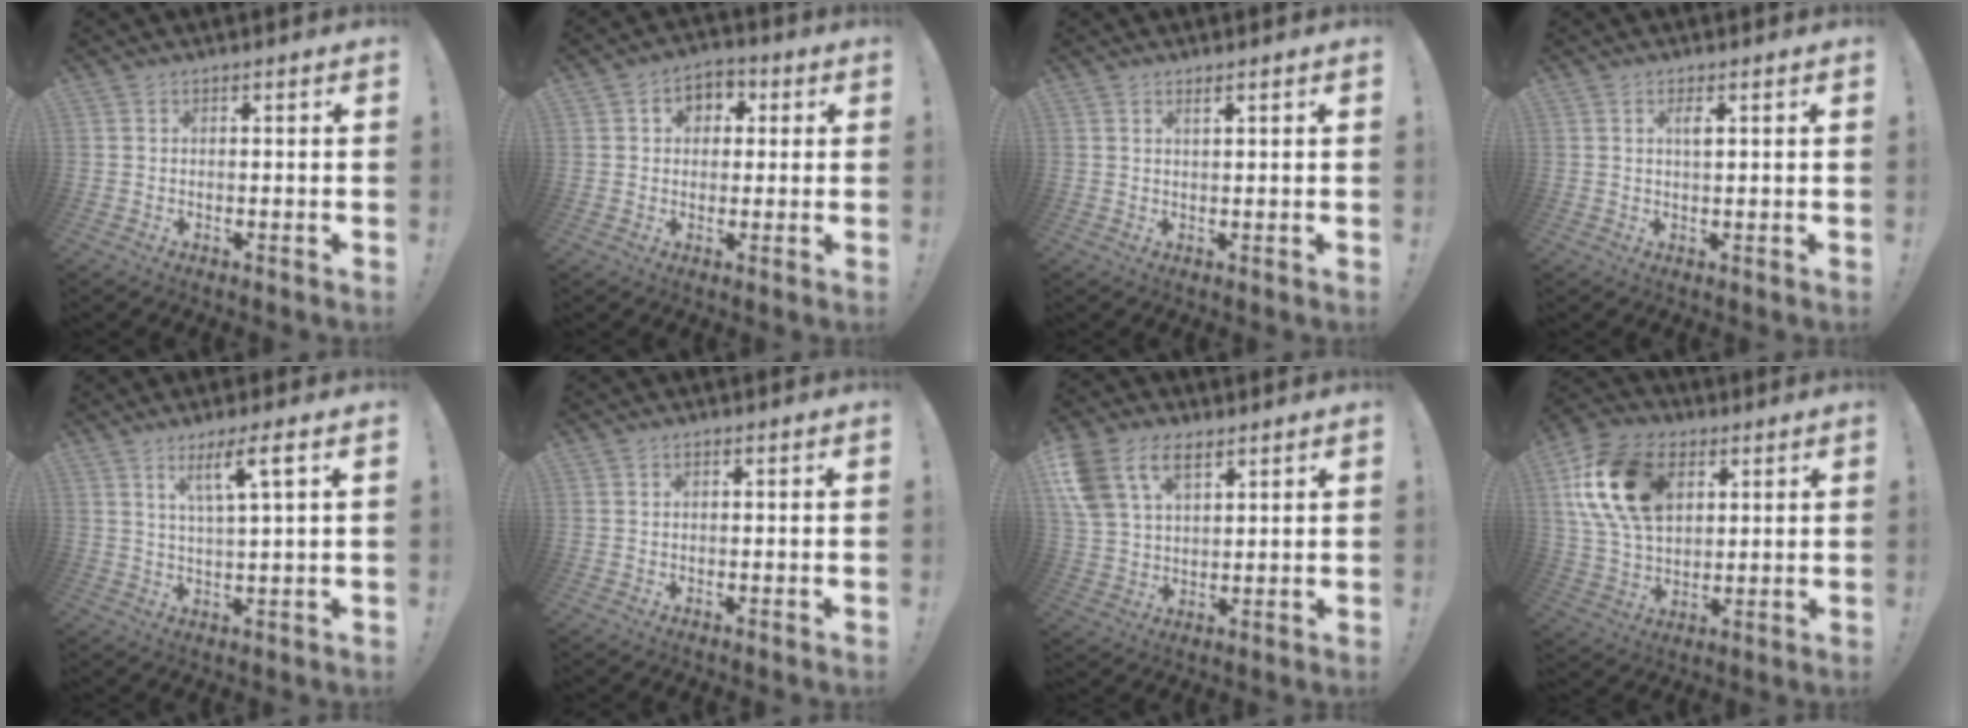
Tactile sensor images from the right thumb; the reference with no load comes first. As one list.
[{"total": 5.9, "force": [1.0, 5.1, 2.8], "torque": [-0.035, 0.005, 0.019]}, {"total": 1.3, "force": [0.9, 0.0, 0.9], "torque": [-0.018, -0.001, 0.015]}, {"total": 1.8, "force": [0.8, 0.5, 1.6], "torque": [-0.026, 0.000, 0.010]}, {"total": 7.7, "force": [3.7, 0.5, 6.7], "torque": [-0.118, -0.009, 0.056]}, {"total": 0.7, "force": [0.2, 0.4, 0.5], "torque": [-0.008, 0.002, 0.003]}, {"total": 12.8, "force": [6.8, 7.9, 7.4], "torque": [-0.152, -0.015, 0.135]}, {"total": 20.5, "force": [6.9, 13.9, 13.4], "torque": [-0.247, -0.014, 0.129]}]